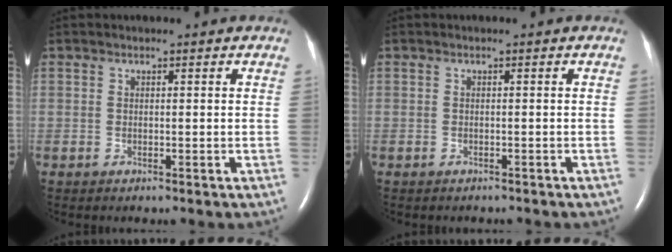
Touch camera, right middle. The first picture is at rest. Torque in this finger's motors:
{"motor_torque": [0.14, -0.36, 0.00, 0.00]}